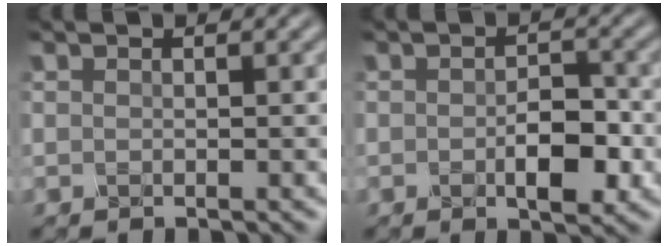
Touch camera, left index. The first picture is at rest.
{"total": 3.8, "force": [-1.1, 1.9, 3.1], "torque": [-0.049, -0.010, -0.017]}